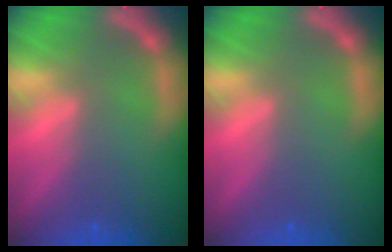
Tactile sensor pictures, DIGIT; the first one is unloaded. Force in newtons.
{"total": 0.0}